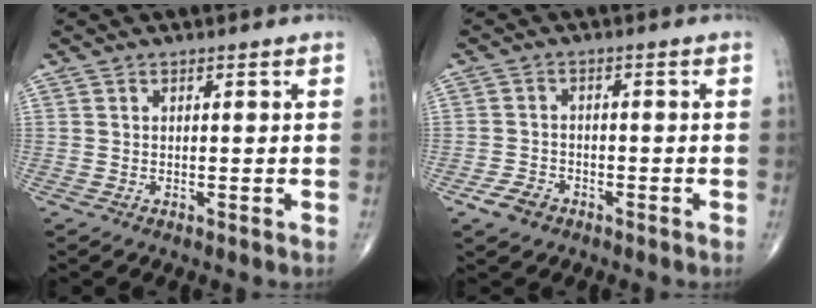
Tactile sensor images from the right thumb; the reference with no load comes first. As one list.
[{"total": 3.8, "force": [-2.3, 2.5, 1.5], "torque": [-0.026, 0.013, -0.039]}]